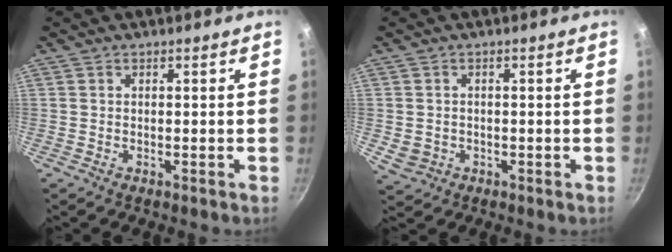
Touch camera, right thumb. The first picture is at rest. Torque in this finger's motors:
{"motor_torque": [2.18, 2.33, 1.10, -1.23, 0.20]}